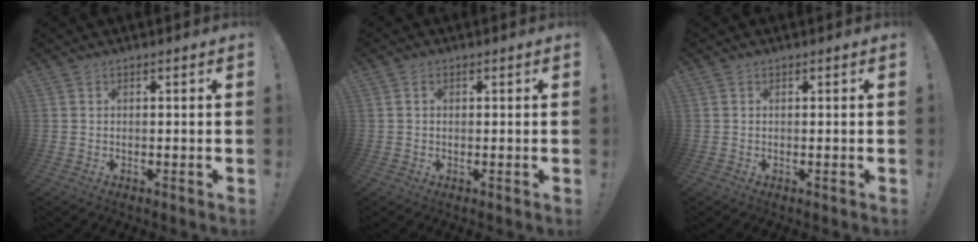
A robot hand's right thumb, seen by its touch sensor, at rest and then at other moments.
{"total": 0.7, "force": [0.1, 0.5, 0.5], "torque": [-0.010, 0.005, 0.001]}
{"total": 0.0}